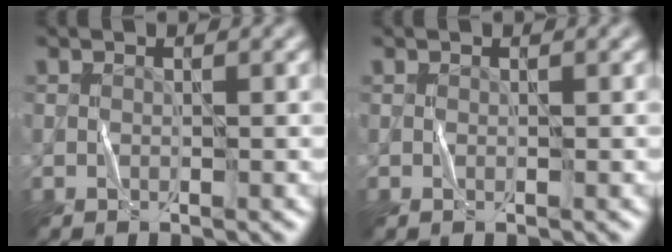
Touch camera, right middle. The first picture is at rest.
{"total": 0.0}